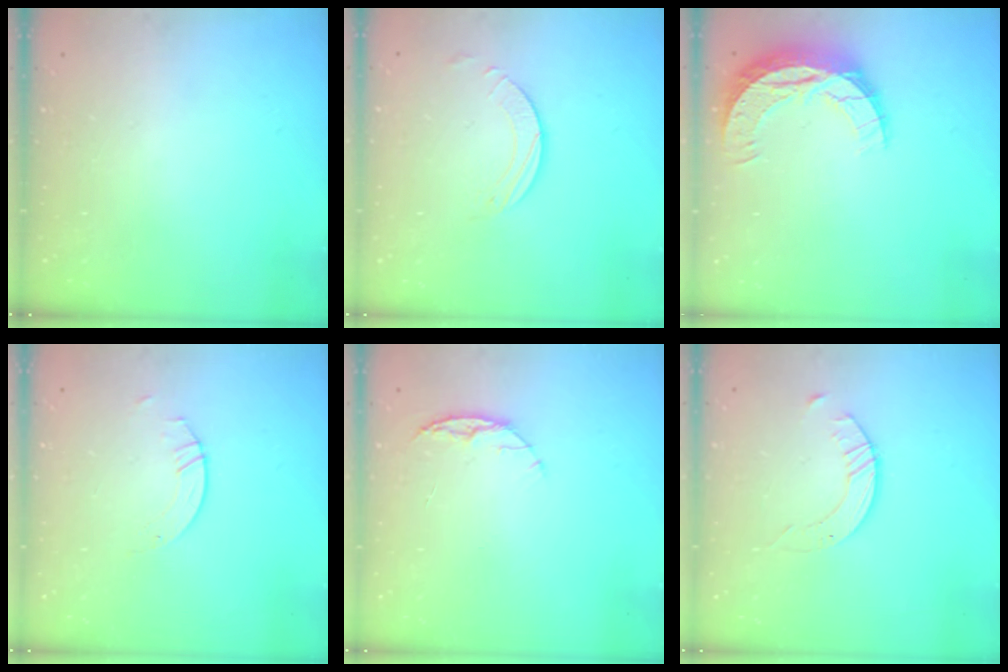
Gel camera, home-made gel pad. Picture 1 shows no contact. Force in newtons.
{"total": 1.9, "press": 1.9, "slide": 0.2}
{"total": 10.4, "press": 10.4, "slide": 0.6}
{"total": 2.1, "press": 2.1, "slide": 0.1}
{"total": 6.1, "press": 6.0, "slide": 0.7}
{"total": 2.6, "press": 2.6, "slide": 0.3}